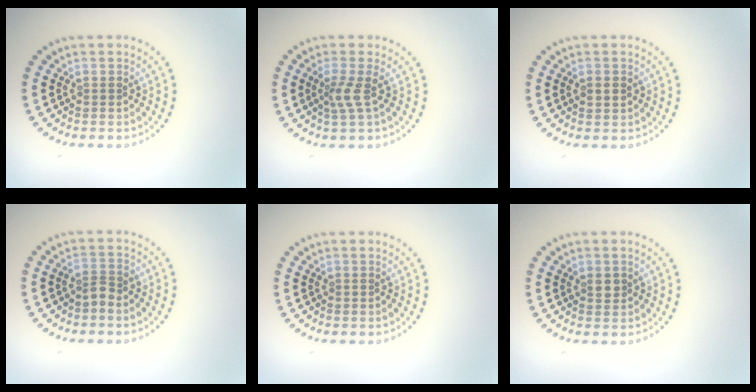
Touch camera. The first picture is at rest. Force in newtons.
{"total": 2.0, "press": 1.4, "slide": 1.4}
{"total": 1.7, "press": 1.7, "slide": 0.1}
{"total": 1.4, "press": 1.1, "slide": 0.8}
{"total": 0.0}
{"total": 1.1, "press": 1.0, "slide": 0.4}